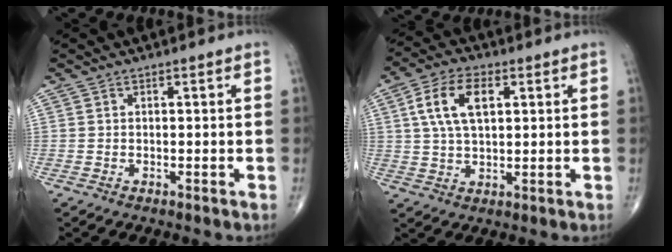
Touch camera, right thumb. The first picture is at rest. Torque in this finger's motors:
{"motor_torque": [1.24, 1.49, 0.90, 0.27, 0.10]}